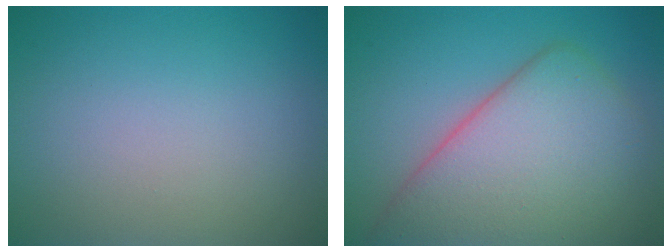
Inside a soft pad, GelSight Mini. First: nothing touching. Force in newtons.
{"total": 9.5, "press": 9.5, "slide": 0.3}